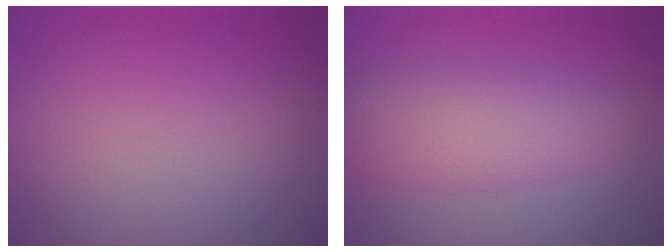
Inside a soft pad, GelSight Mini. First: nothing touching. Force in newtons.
{"total": 4.8, "press": 4.8, "slide": 0.2}